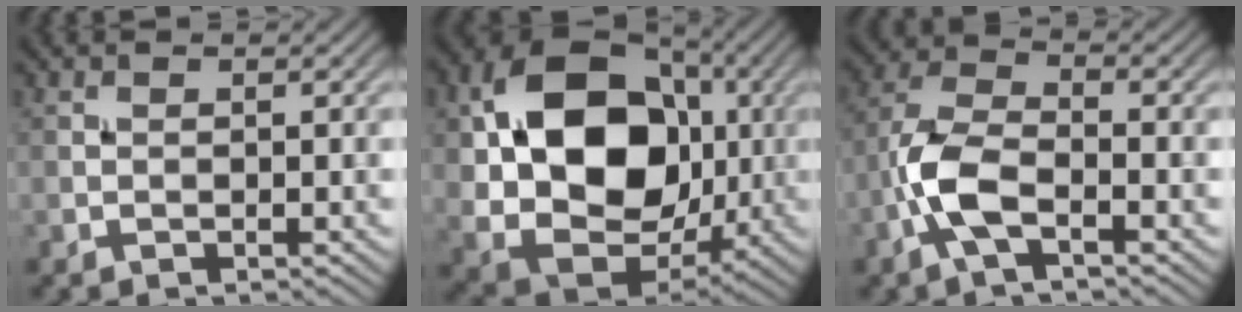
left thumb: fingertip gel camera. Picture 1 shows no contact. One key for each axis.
{"total": 17.5, "fx": 2.4, "fy": 12.9, "fz": 11.6, "tx": -0.223, "ty": -0.005, "tz": 0.052}
{"total": 6.8, "fx": -2.9, "fy": 2.7, "fz": 5.5, "tx": -0.127, "ty": 0.007, "tz": -0.072}